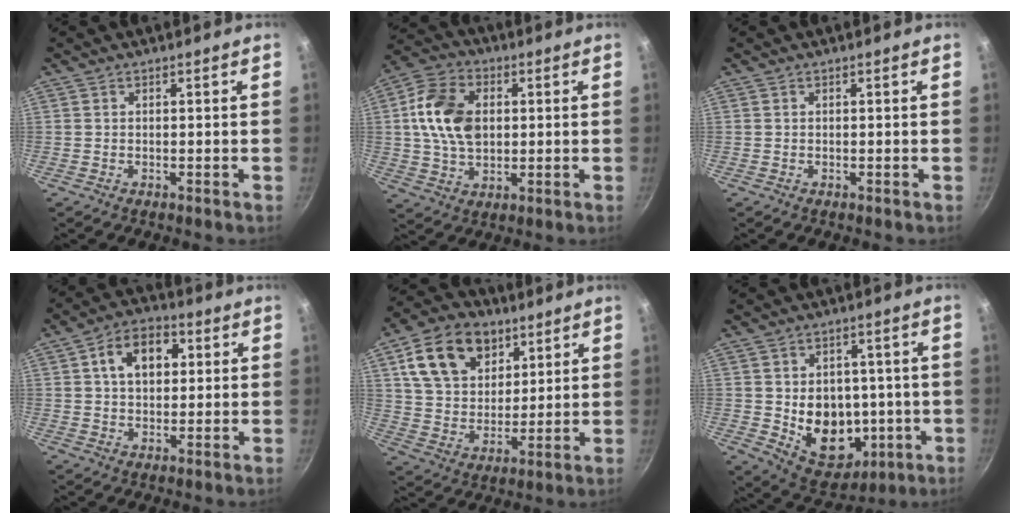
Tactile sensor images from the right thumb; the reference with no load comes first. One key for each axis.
{"total": 13.5, "fx": 1.8, "fy": 9.4, "fz": 9.6, "tx": -0.156, "ty": 0.008, "tz": 0.024}
{"total": 0.0}
{"total": 10.1, "fx": 2.6, "fy": 6.8, "fz": 6.9, "tx": -0.083, "ty": 0.012, "tz": 0.031}
{"total": 17.1, "fx": 7.8, "fy": 11.9, "fz": 9.5, "tx": -0.135, "ty": -0.017, "tz": 0.135}
{"total": 14.9, "fx": -1.4, "fy": 11.6, "fz": 9.2, "tx": -0.095, "ty": -0.004, "tz": 0.003}